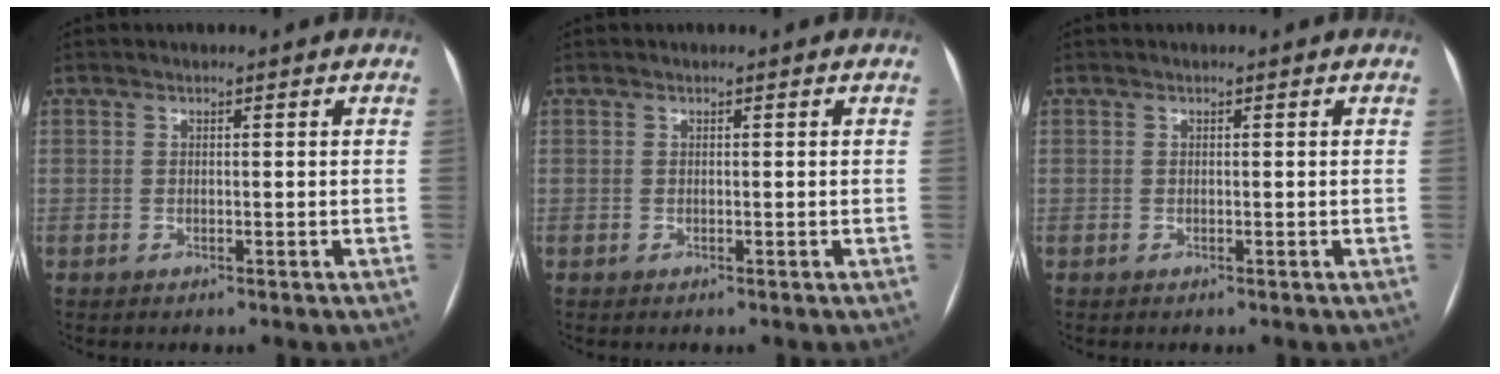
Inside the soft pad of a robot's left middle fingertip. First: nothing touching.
{"total": 0.0}
{"total": 0.0}